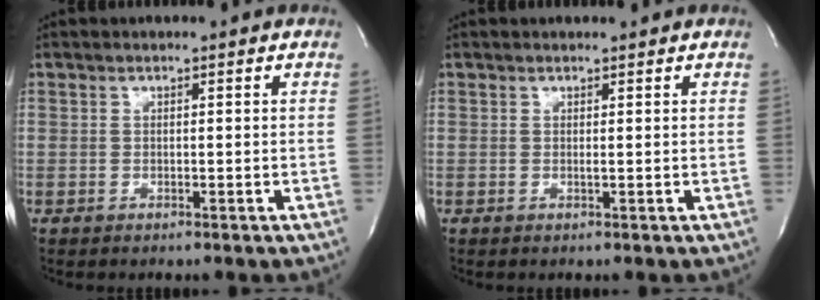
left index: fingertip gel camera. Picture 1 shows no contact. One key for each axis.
{"total": 0.6, "fx": 0.5, "fy": -0.1, "fz": 0.4, "tx": -0.009, "ty": -0.003, "tz": 0.005}